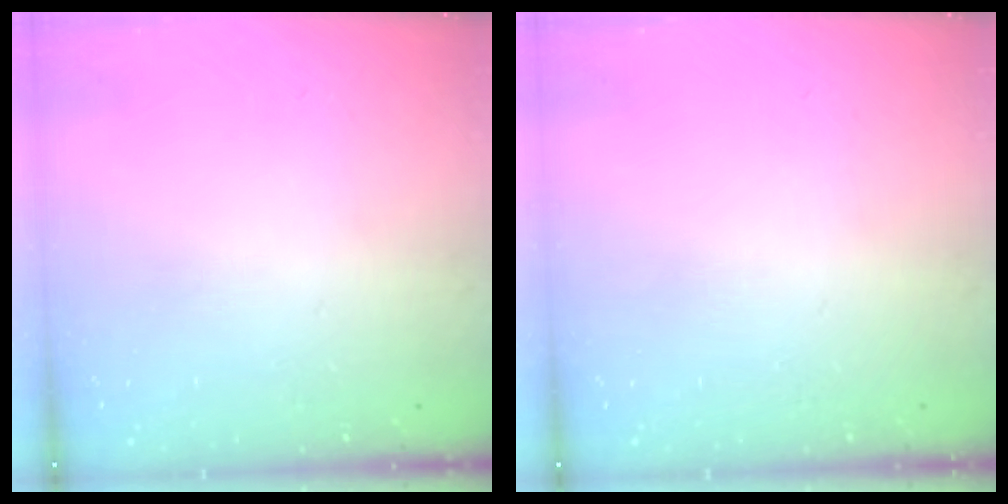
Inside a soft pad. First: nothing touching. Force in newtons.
{"total": 0.0}